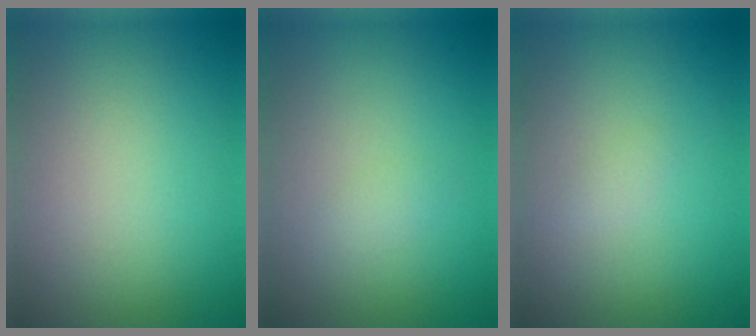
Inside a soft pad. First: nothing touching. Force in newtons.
{"total": 0.9, "press": 0.9, "slide": 0.0}
{"total": 0.7, "press": 0.7, "slide": 0.1}